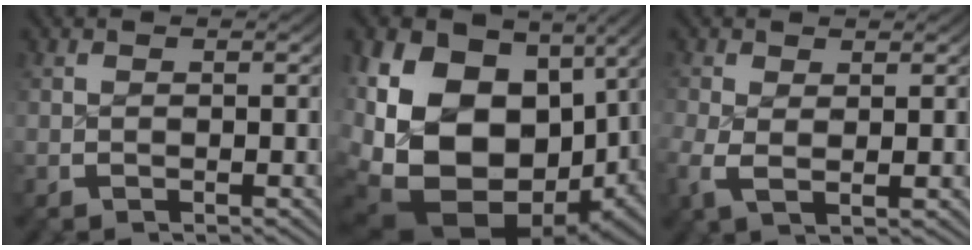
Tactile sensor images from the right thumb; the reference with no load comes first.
{"total": 24.1, "force": [-2.5, 17.7, 16.1], "torque": [-0.349, -0.084, -0.008]}
{"total": 2.2, "force": [0.2, 1.2, 1.8], "torque": [-0.043, -0.015, 0.012]}